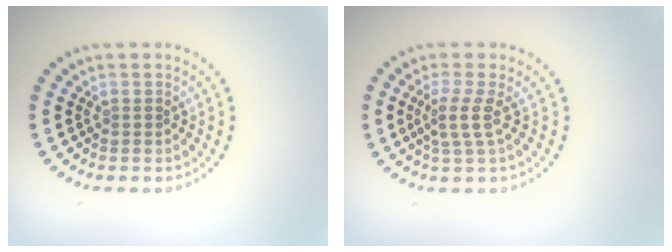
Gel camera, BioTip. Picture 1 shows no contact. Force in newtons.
{"total": 2.2, "press": 1.5, "slide": 1.6}